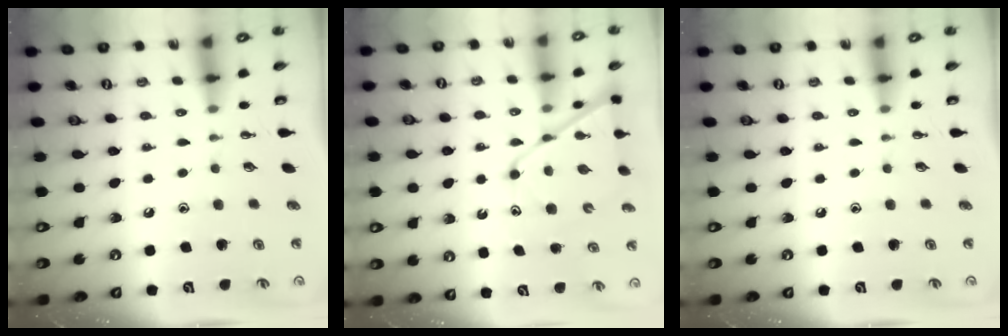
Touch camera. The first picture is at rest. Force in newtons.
{"total": 11.5, "press": 11.5, "slide": 1.0}
{"total": 0.0}